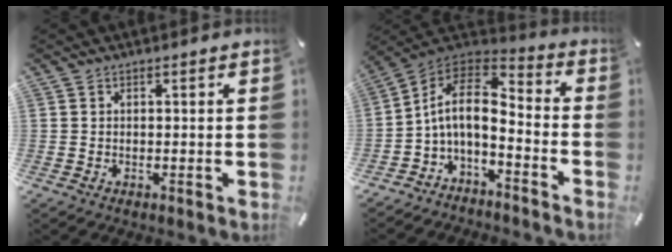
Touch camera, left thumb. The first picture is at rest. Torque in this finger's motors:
{"motor_torque": [0.49, 0.51, 0.94, 0.93, 0.15]}